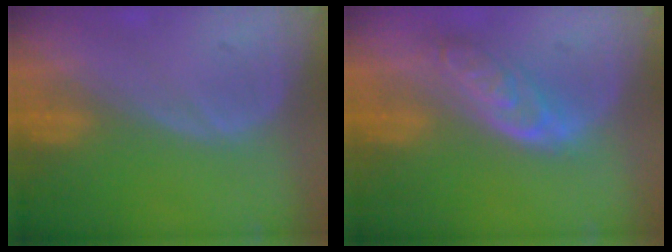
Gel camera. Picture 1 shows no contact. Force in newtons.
{"total": 6.4, "press": 5.8, "slide": 2.8}